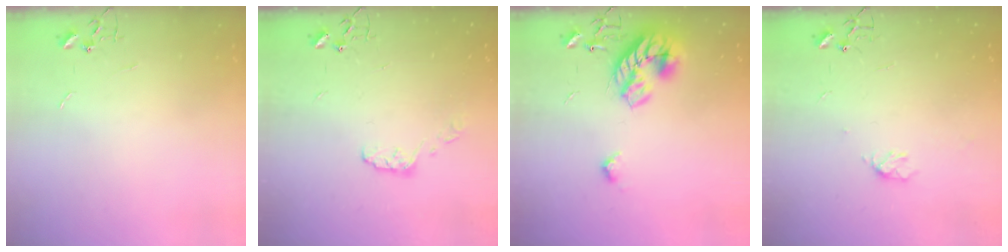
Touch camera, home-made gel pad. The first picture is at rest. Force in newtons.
{"total": 5.5, "press": 5.4, "slide": 0.9}
{"total": 16.7, "press": 16.7, "slide": 0.6}
{"total": 4.5, "press": 4.5, "slide": 0.6}